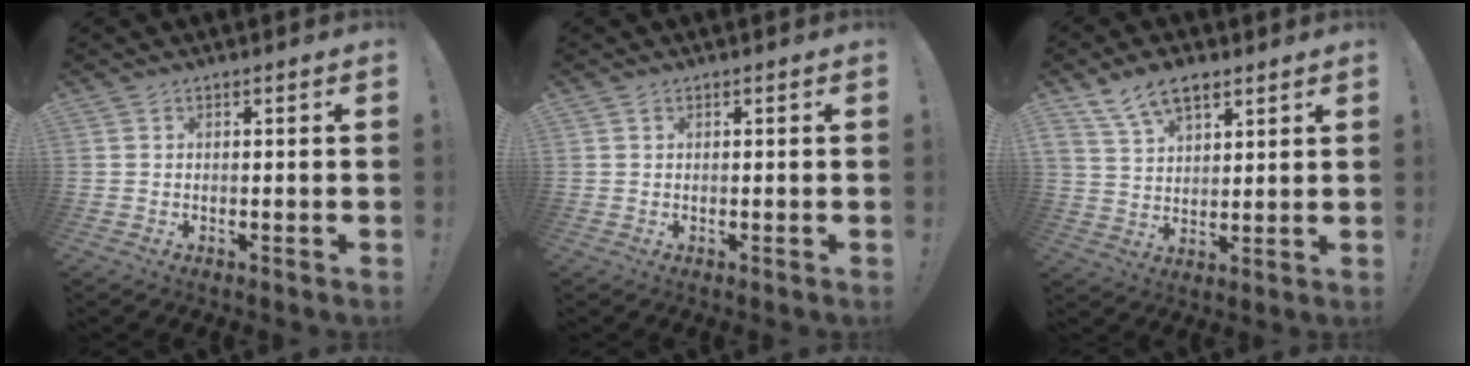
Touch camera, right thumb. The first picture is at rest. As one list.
[{"total": 0.6, "force": [0.4, 0.3, 0.1], "torque": [0.002, -0.001, 0.008]}, {"total": 9.7, "force": [6.4, 5.1, 5.3], "torque": [-0.101, -0.019, 0.123]}]